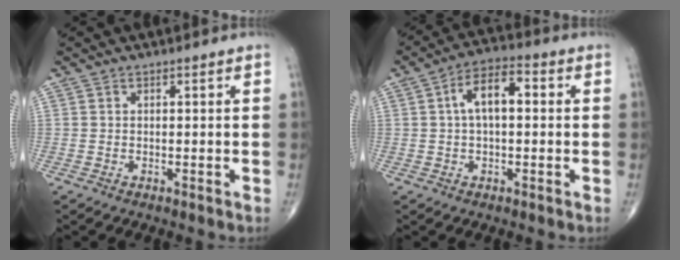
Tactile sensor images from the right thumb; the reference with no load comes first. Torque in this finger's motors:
{"motor_torque": [0.64, 2.09, 0.42, -0.45, 0.17]}